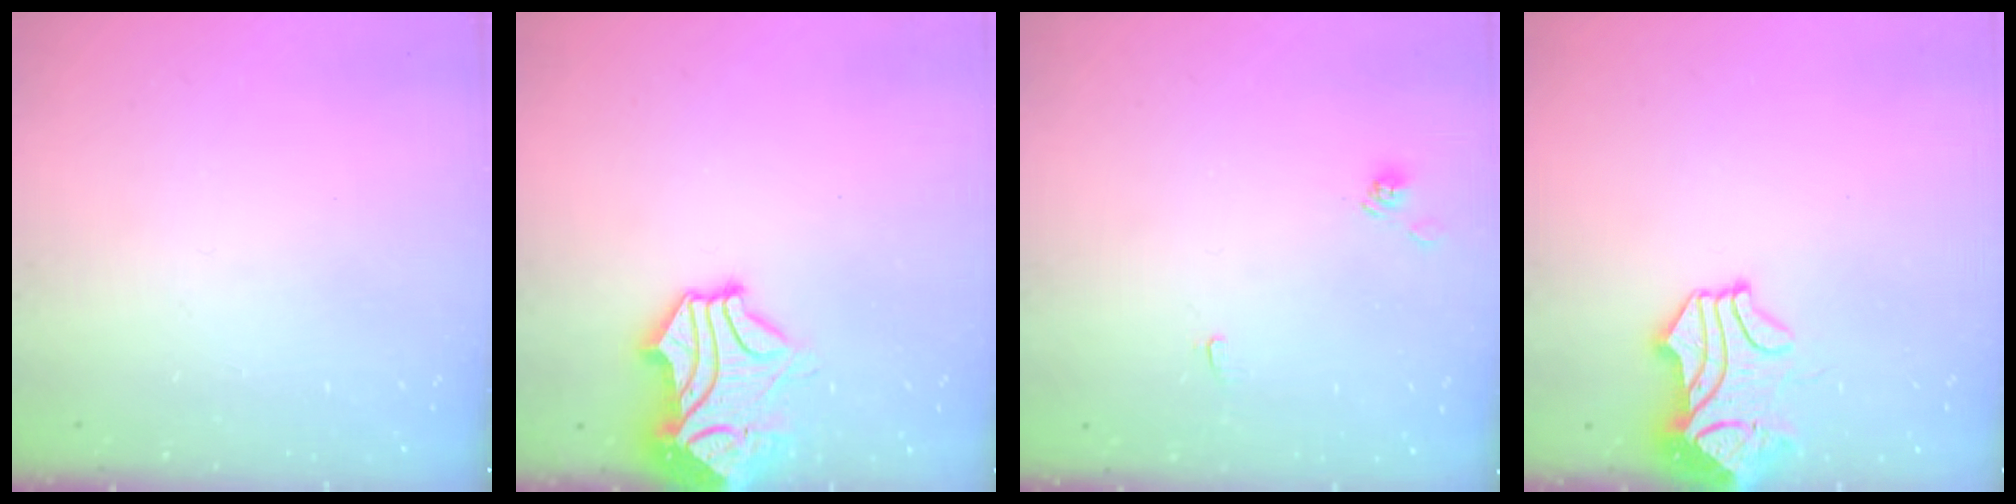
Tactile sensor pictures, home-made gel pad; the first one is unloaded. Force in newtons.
{"total": 3.7, "press": 3.3, "slide": 1.6}
{"total": 2.1, "press": 2.1, "slide": 0.3}
{"total": 2.0, "press": 1.5, "slide": 1.4}